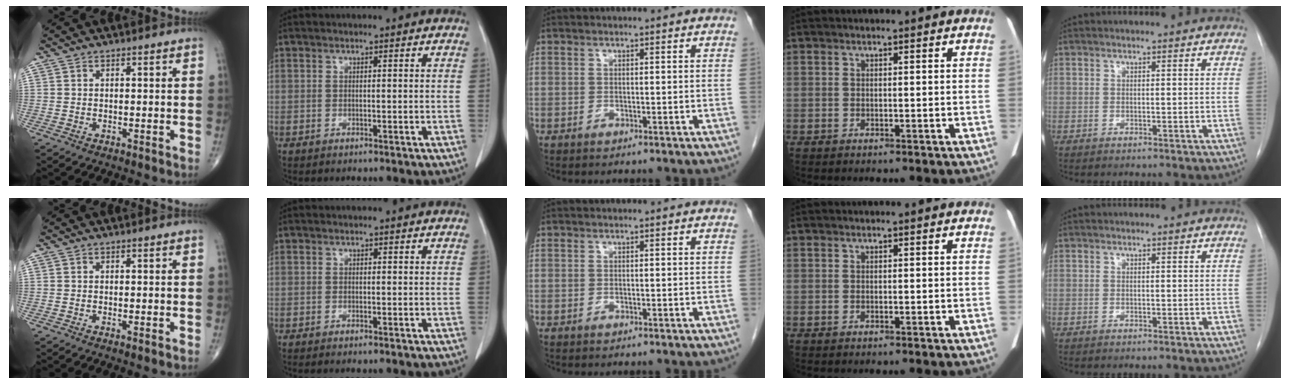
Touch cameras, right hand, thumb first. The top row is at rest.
{"thumb": {"total": 0.5, "force": [-0.1, 0.0, 0.5], "torque": [-0.011, -0.003, -0.002]}, "index": {"total": 0.7, "force": [-0.6, 0.0, 0.3], "torque": [-0.007, -0.002, -0.010]}}